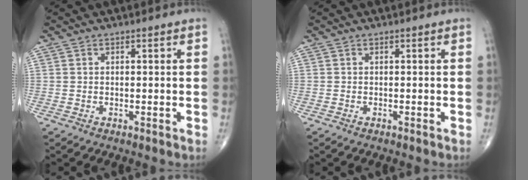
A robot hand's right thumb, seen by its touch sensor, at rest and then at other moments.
{"total": 0.0}